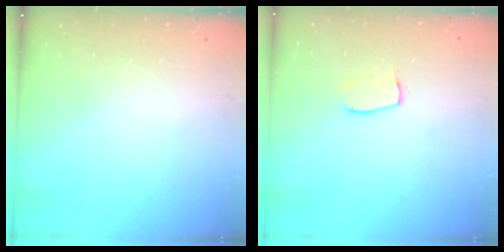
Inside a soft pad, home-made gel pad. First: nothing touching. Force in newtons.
{"total": 6.0, "press": 6.0, "slide": 0.4}